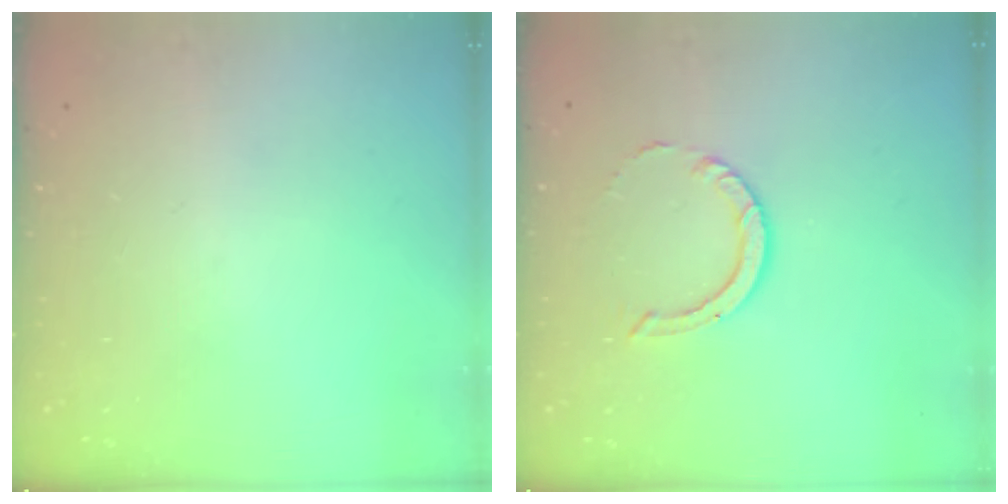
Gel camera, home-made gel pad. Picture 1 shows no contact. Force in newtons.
{"total": 5.3, "press": 5.3, "slide": 0.1}